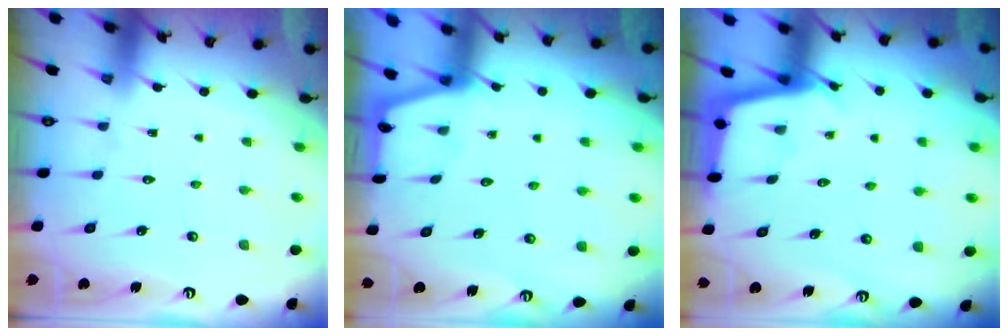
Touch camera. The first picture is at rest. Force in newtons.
{"total": 1.0, "press": 1.0, "slide": 0.2}
{"total": 2.9, "press": 2.9, "slide": 0.3}